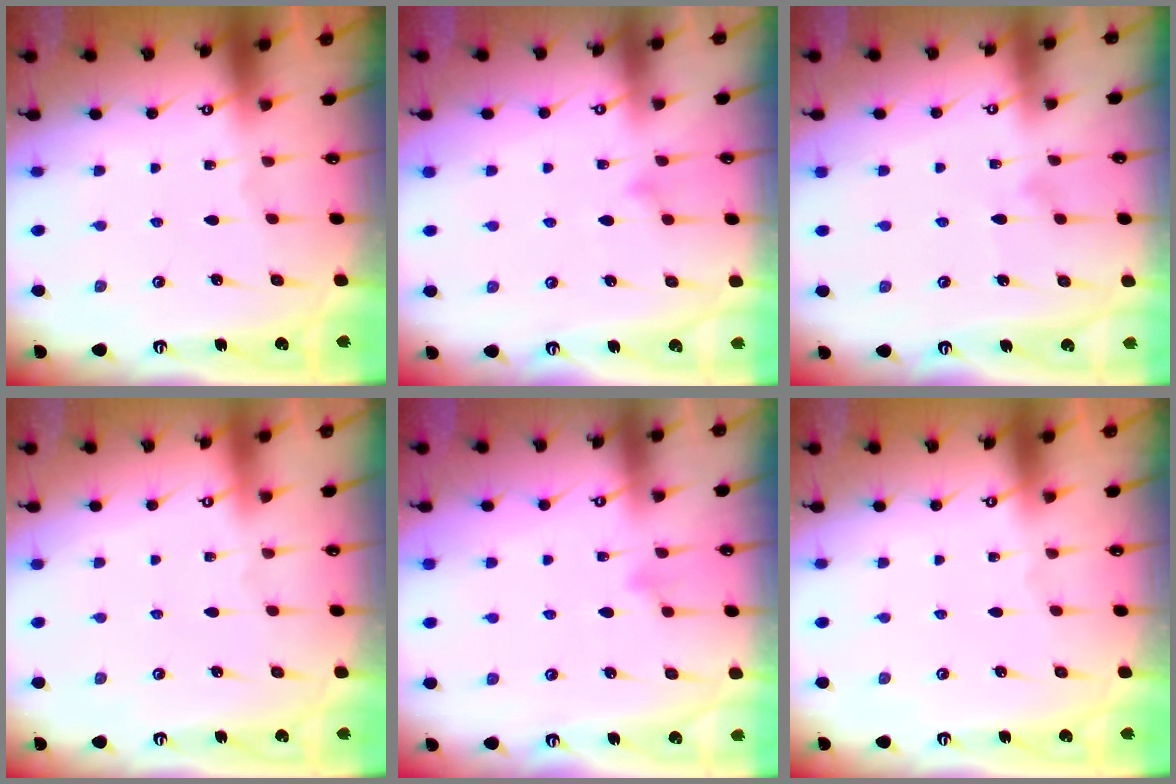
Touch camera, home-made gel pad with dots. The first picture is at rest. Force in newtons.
{"total": 8.3, "press": 8.3, "slide": 0.7}
{"total": 6.1, "press": 6.1, "slide": 0.4}
{"total": 3.9, "press": 3.9, "slide": 0.1}
{"total": 6.7, "press": 6.5, "slide": 1.4}
{"total": 0.0}